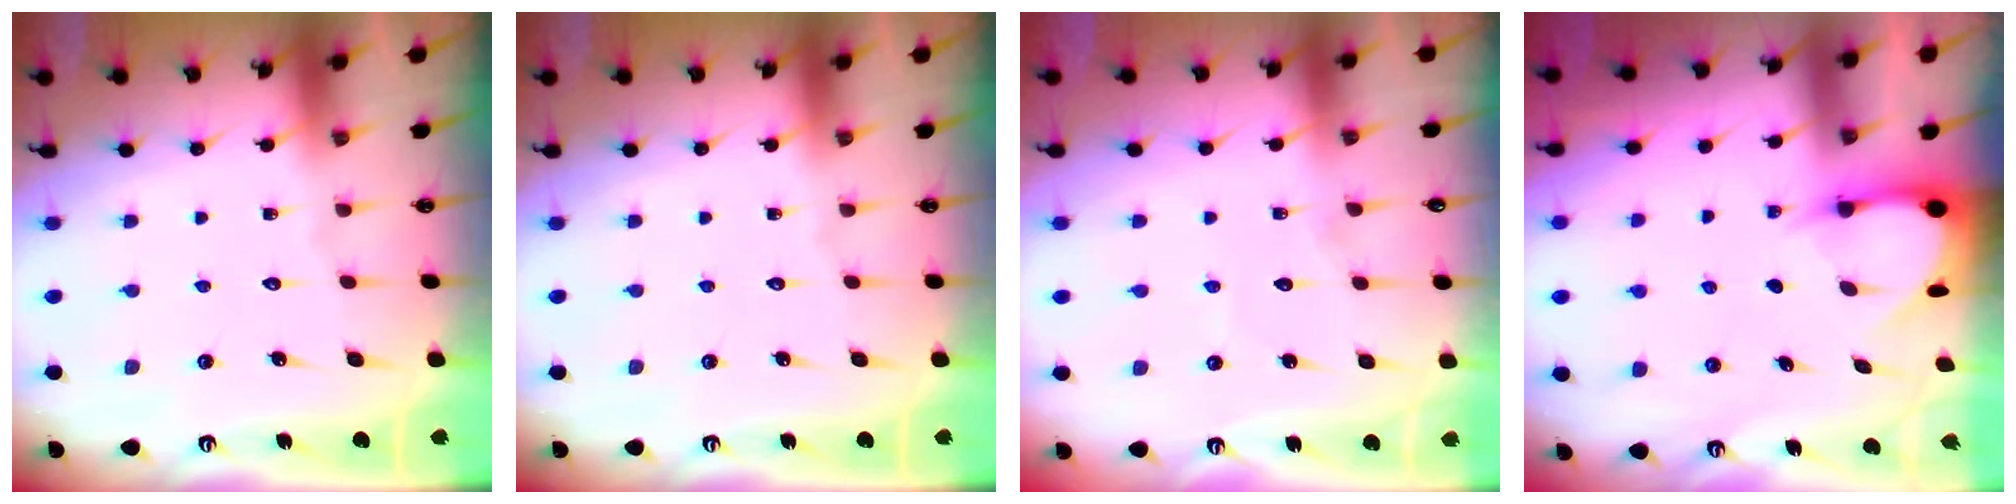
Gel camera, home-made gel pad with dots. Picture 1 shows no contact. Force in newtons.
{"total": 0.0}
{"total": 4.4, "press": 4.4, "slide": 0.3}
{"total": 3.5, "press": 3.5, "slide": 0.4}